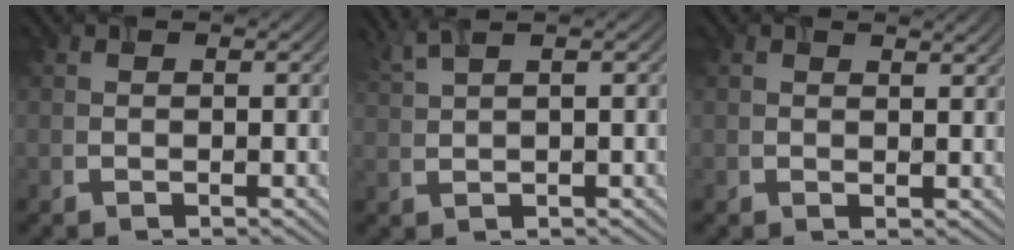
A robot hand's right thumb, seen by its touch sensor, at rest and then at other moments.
{"total": 2.9, "force": [1.9, 0.1, 2.2], "torque": [-0.037, 0.019, 0.035]}
{"total": 1.1, "force": [0.9, 0.3, 0.6], "torque": [-0.006, -0.001, 0.020]}